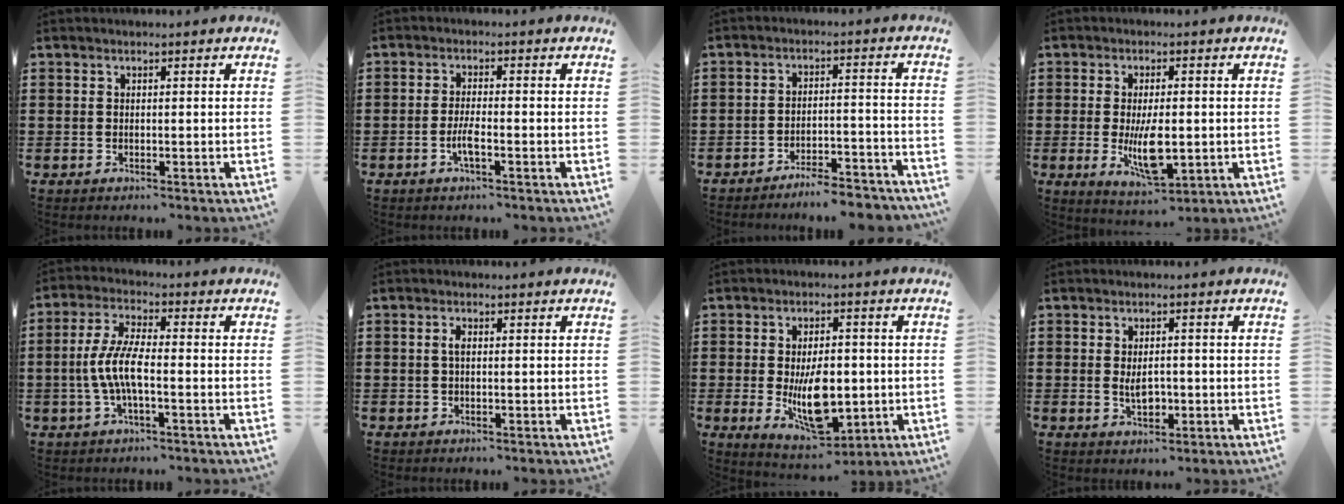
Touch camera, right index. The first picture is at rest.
{"total": 3.0, "force": [-1.2, 0.4, 2.7], "torque": [-0.063, -0.005, -0.026]}
{"total": 5.0, "force": [-4.8, -0.1, 1.2], "torque": [-0.023, 0.000, -0.096]}
{"total": 7.6, "force": [-0.9, 2.8, 7.0], "torque": [-0.139, -0.013, -0.019]}
{"total": 6.7, "force": [-1.6, 1.9, 6.2], "torque": [-0.149, -0.011, -0.040]}
{"total": 1.6, "force": [0.2, 0.7, 1.4], "torque": [-0.030, 0.004, 0.001]}
{"total": 10.1, "force": [-1.3, 5.0, 8.7], "torque": [-0.150, -0.011, -0.024]}
{"total": 3.8, "force": [-0.3, 1.9, 3.2], "torque": [-0.054, 0.002, -0.007]}